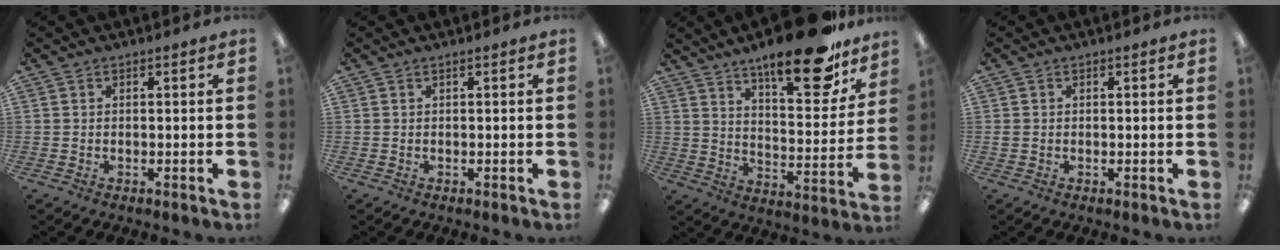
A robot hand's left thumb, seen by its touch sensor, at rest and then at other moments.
{"total": 0.0}
{"total": 20.3, "force": [15.1, 6.2, 12.1], "torque": [-0.176, -0.095, 0.245]}
{"total": 0.7, "force": [0.0, 0.6, -0.2], "torque": [0.003, 0.006, -0.001]}